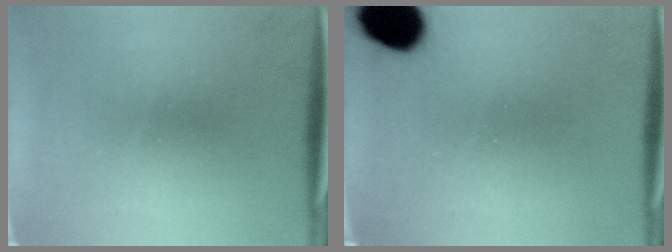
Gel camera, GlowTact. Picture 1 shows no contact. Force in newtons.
{"total": 11.7}